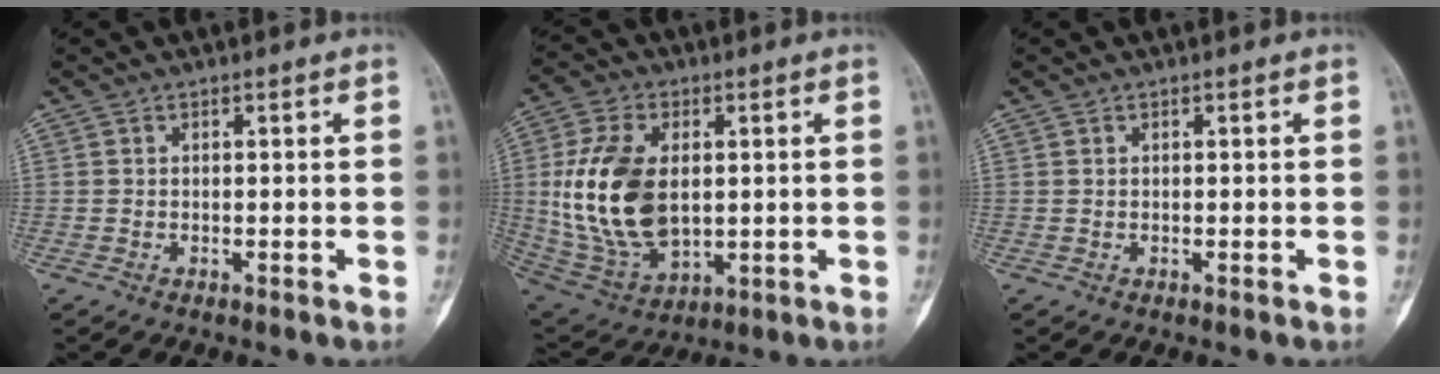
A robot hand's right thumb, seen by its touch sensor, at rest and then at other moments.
{"total": 18.5, "force": [1.4, 11.2, 14.6], "torque": [-0.287, -0.011, 0.042]}
{"total": 0.0}